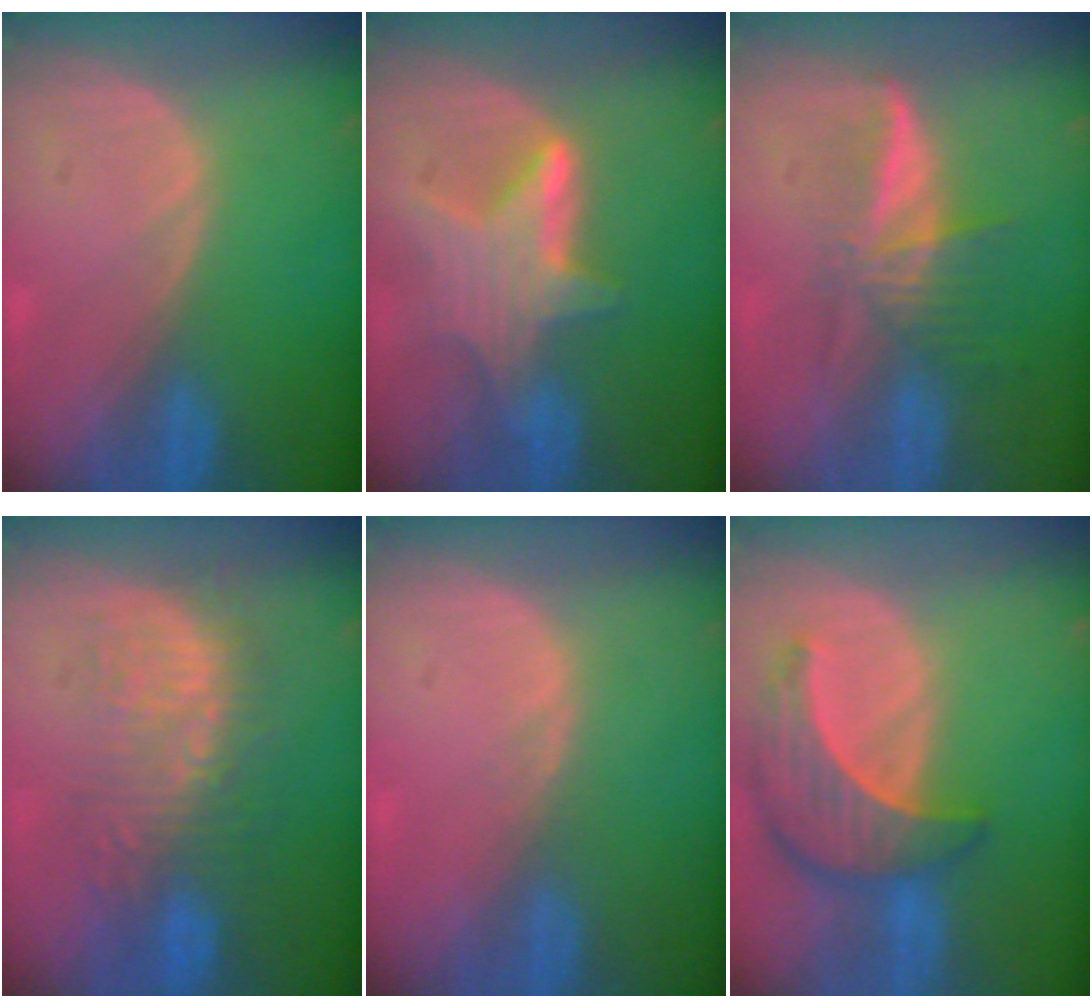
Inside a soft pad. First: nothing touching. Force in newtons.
{"total": 6.8, "press": 6.6, "slide": 1.5}
{"total": 5.9, "press": 5.4, "slide": 2.4}
{"total": 9.0, "press": 8.7, "slide": 2.2}
{"total": 0.5, "press": 0.5, "slide": 0.1}
{"total": 8.7, "press": 7.9, "slide": 3.7}